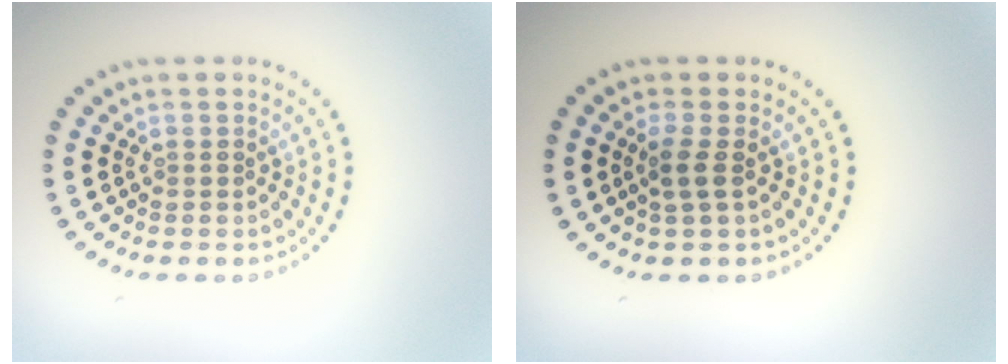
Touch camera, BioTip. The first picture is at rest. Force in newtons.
{"total": 1.5, "press": 1.3, "slide": 0.9}